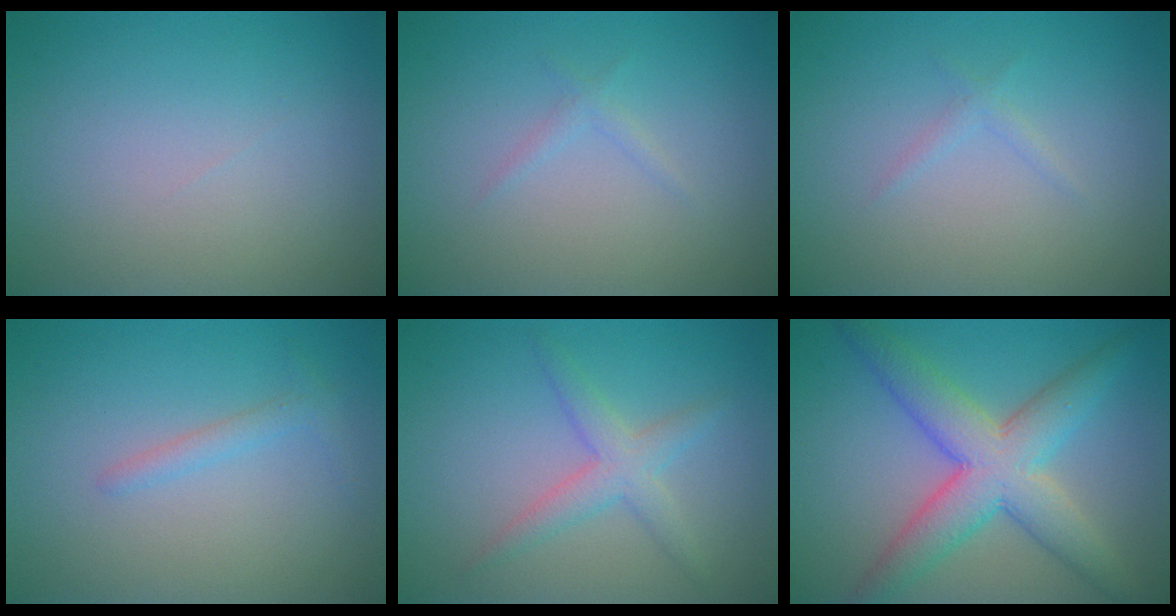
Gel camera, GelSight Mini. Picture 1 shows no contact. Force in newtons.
{"total": 0.9, "press": 0.9, "slide": 0.1}
{"total": 0.9, "press": 0.9, "slide": 0.1}
{"total": 1.3, "press": 1.3, "slide": 0.1}
{"total": 2.8, "press": 2.8, "slide": 0.2}
{"total": 7.2, "press": 7.2, "slide": 0.1}